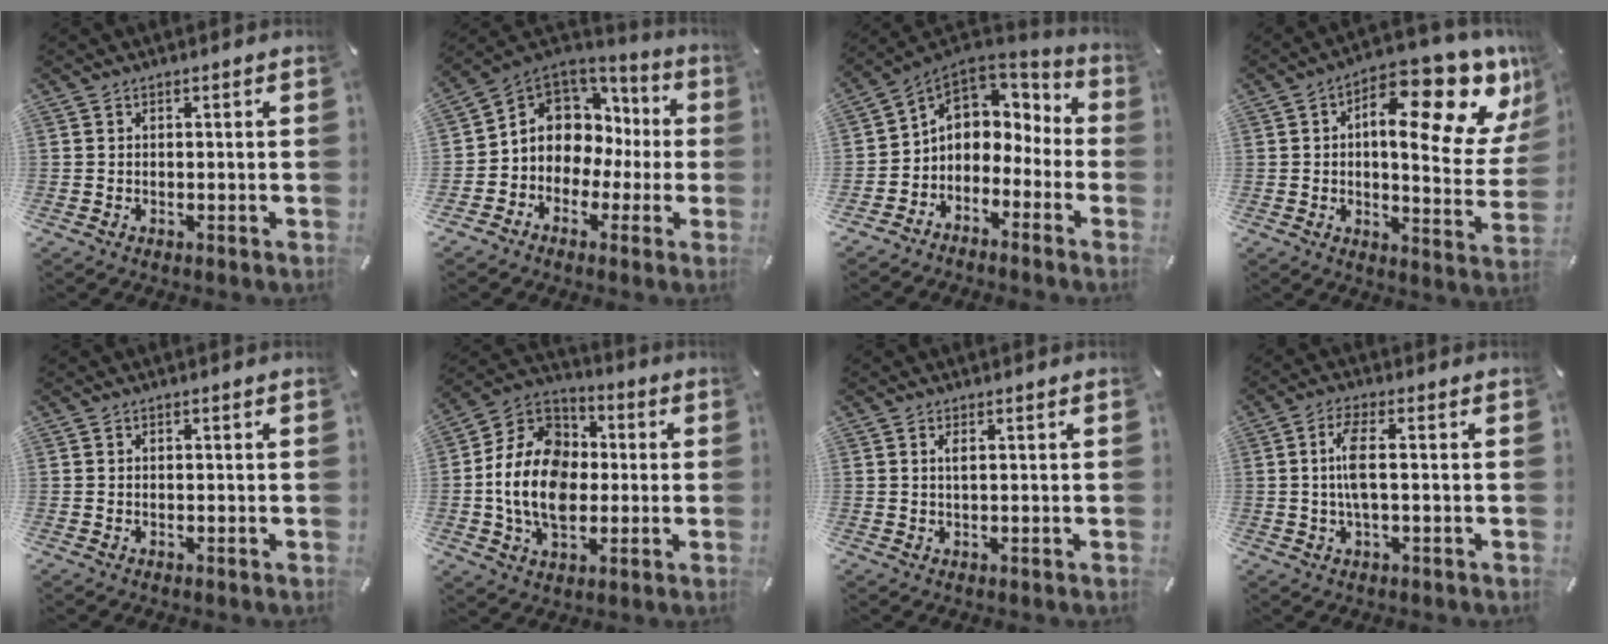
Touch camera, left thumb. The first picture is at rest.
{"total": 7.8, "force": [1.0, 7.4, 2.2], "torque": [-0.055, -0.023, 0.025]}
{"total": 6.1, "force": [0.4, 5.8, 2.0], "torque": [-0.054, -0.006, 0.012]}
{"total": 19.7, "force": [9.6, 7.0, 15.8], "torque": [-0.204, -0.089, 0.141]}
{"total": 0.0}
{"total": 15.9, "force": [-2.3, 12.2, 10.0], "torque": [-0.232, 0.015, -0.044]}
{"total": 1.3, "force": [0.4, 0.1, 1.3], "torque": [-0.026, 0.000, 0.006]}
{"total": 6.3, "force": [0.3, 1.8, 6.1], "torque": [-0.127, -0.001, -0.001]}